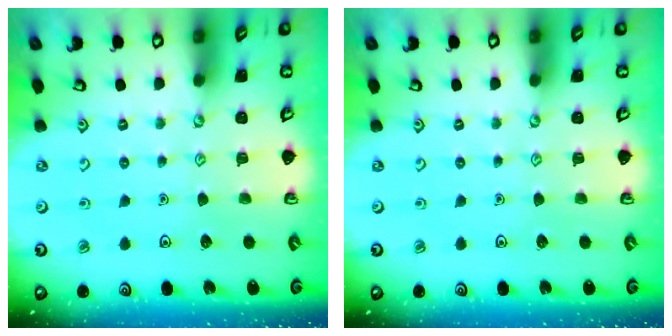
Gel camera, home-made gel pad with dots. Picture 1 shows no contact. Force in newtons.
{"total": 0.0}